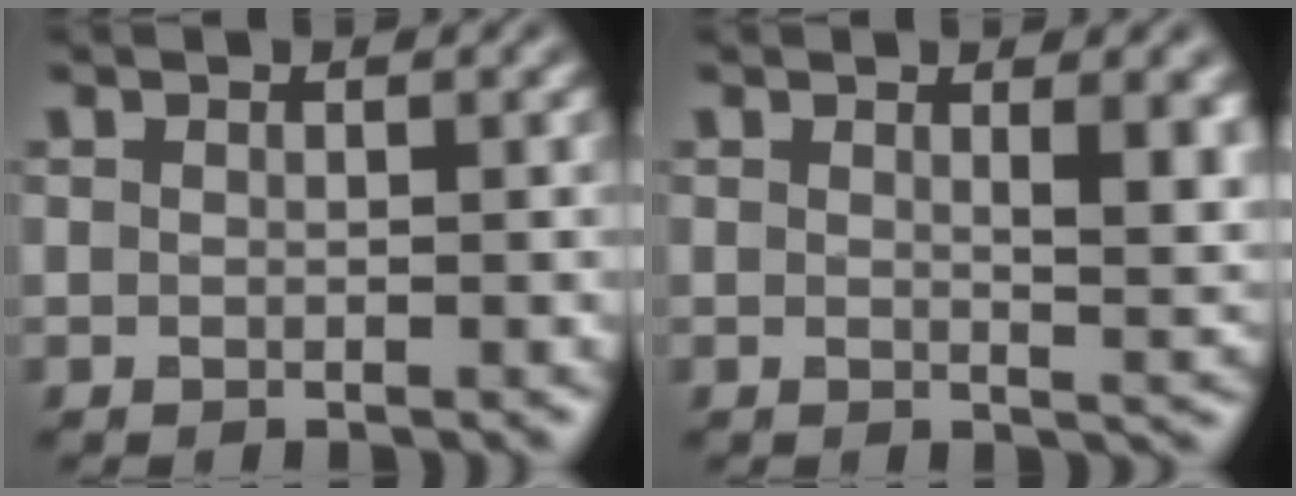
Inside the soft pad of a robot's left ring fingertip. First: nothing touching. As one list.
[{"total": 3.4, "force": [1.4, 1.1, 2.9], "torque": [-0.032, -0.005, 0.022]}]